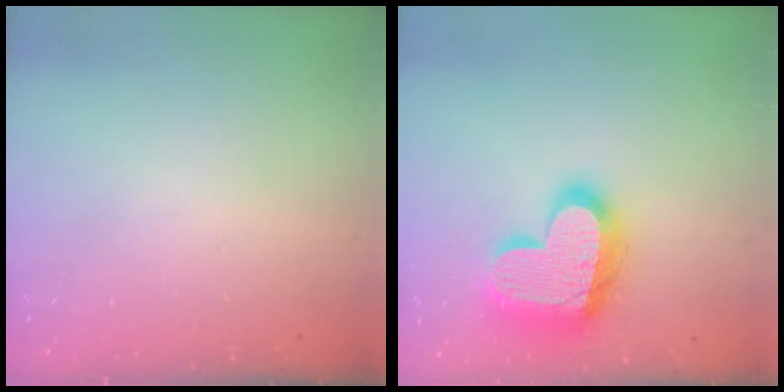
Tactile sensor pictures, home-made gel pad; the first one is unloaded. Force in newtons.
{"total": 22.4, "press": 22.4, "slide": 1.4}